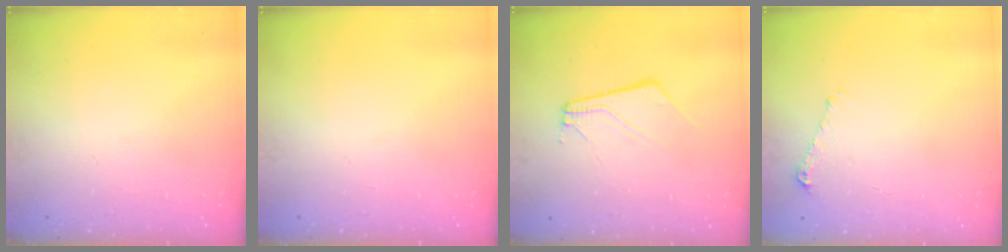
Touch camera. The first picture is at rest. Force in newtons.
{"total": 0.0}
{"total": 4.5, "press": 4.5, "slide": 0.5}
{"total": 5.3, "press": 5.2, "slide": 0.6}